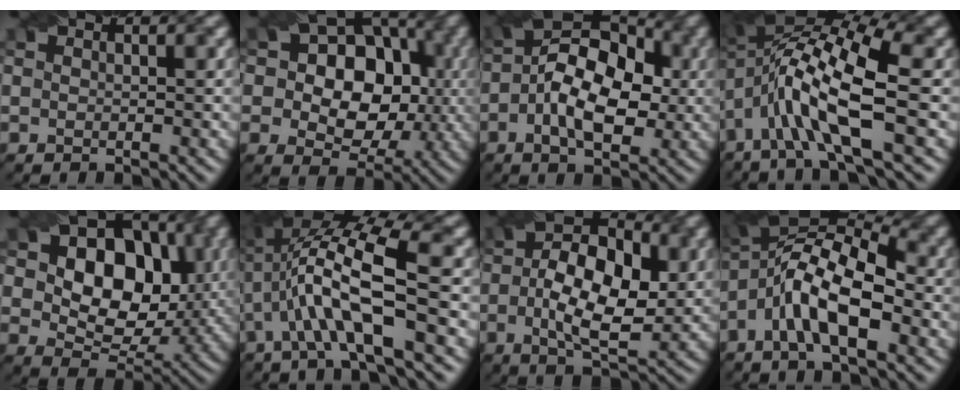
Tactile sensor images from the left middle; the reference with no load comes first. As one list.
[{"total": 11.6, "force": [1.2, 8.8, 7.4], "torque": [-0.084, 0.023, 0.005]}, {"total": 10.3, "force": [-0.2, 5.9, 8.4], "torque": [-0.131, 0.016, -0.009]}, {"total": 11.0, "force": [-1.4, 3.3, 10.4], "torque": [-0.195, 0.015, -0.034]}, {"total": 11.3, "force": [2.4, 7.6, 7.9], "torque": [-0.126, -0.003, 0.031]}, {"total": 8.8, "force": [-0.6, 2.3, 8.5], "torque": [-0.161, 0.023, -0.020]}, {"total": 9.3, "force": [-0.1, 4.9, 7.9], "torque": [-0.141, 0.005, -0.005]}, {"total": 8.8, "force": [-2.0, 3.2, 8.0], "torque": [-0.151, 0.025, -0.051]}]